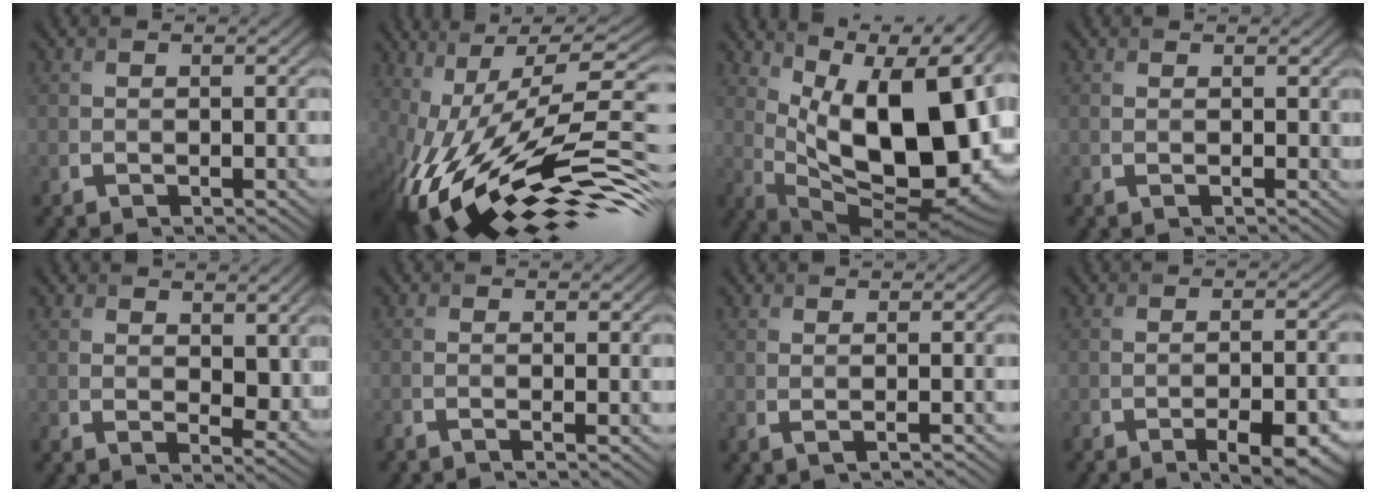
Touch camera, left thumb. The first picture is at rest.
{"total": 17.8, "force": [-4.1, 6.3, 16.1], "torque": [-0.277, 0.027, -0.094]}
{"total": 17.3, "force": [3.3, 7.5, 15.3], "torque": [-0.230, 0.008, 0.066]}
{"total": 0.7, "force": [0.6, -0.2, 0.4], "torque": [-0.003, 0.000, 0.009]}
{"total": 4.9, "force": [1.9, 2.7, 3.7], "torque": [-0.063, -0.012, 0.040]}
{"total": 1.3, "force": [-0.9, -0.2, 0.9], "torque": [-0.010, 0.002, -0.031]}
{"total": 1.1, "force": [0.0, 0.0, 1.1], "torque": [-0.014, 0.005, -0.006]}
{"total": 6.7, "force": [-4.2, 1.3, 5.1], "torque": [-0.066, 0.003, -0.054]}